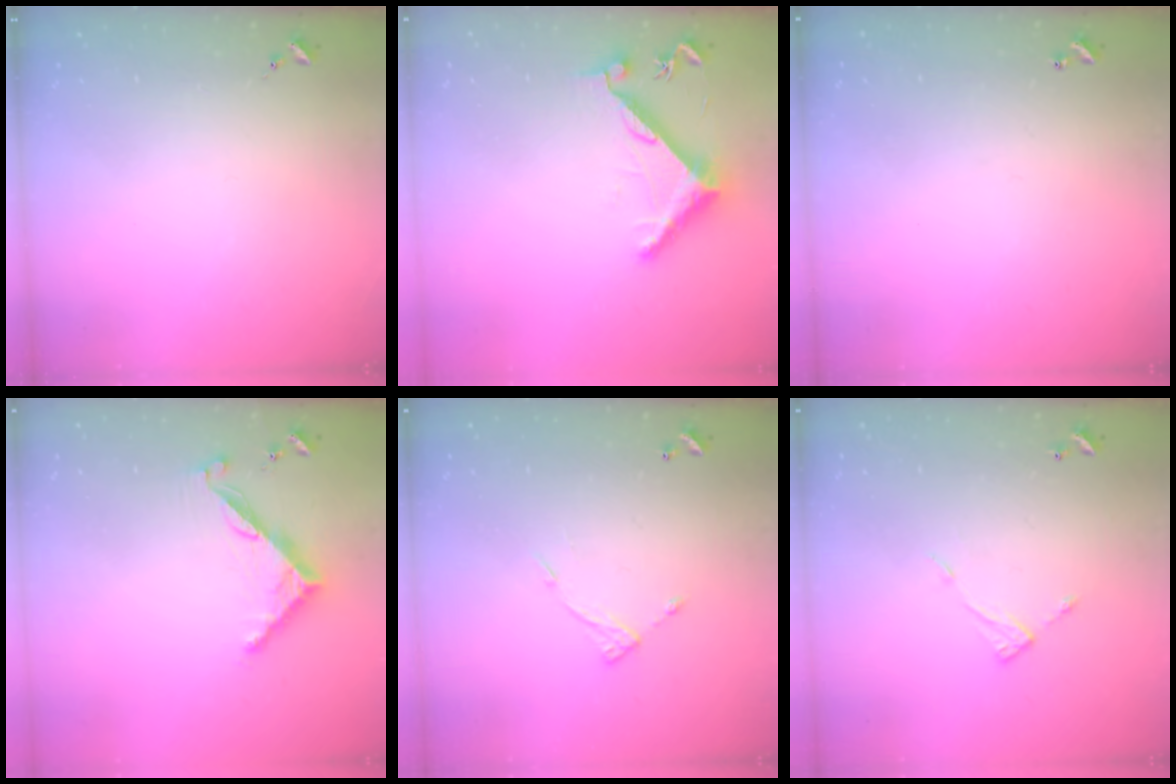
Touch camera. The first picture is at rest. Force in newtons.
{"total": 8.6, "press": 8.6, "slide": 0.7}
{"total": 1.0, "press": 1.0, "slide": 0.2}
{"total": 8.7, "press": 8.7, "slide": 0.6}
{"total": 7.7, "press": 7.7, "slide": 0.6}
{"total": 6.7, "press": 6.7, "slide": 0.2}